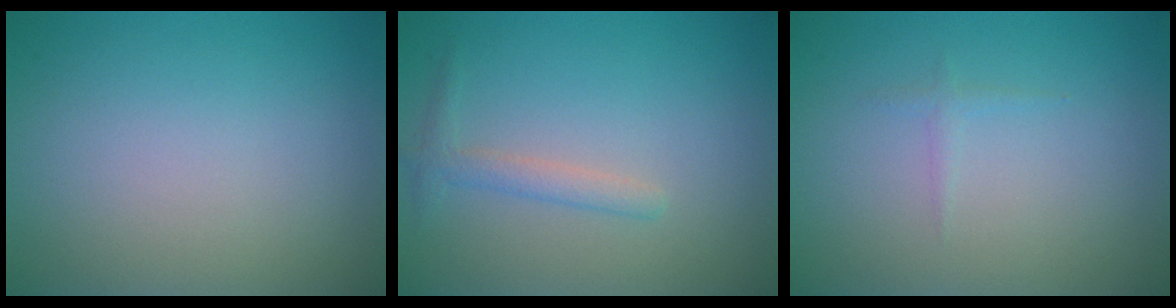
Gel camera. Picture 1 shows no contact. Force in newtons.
{"total": 1.6, "press": 1.6, "slide": 0.1}
{"total": 0.6, "press": 0.6, "slide": 0.1}